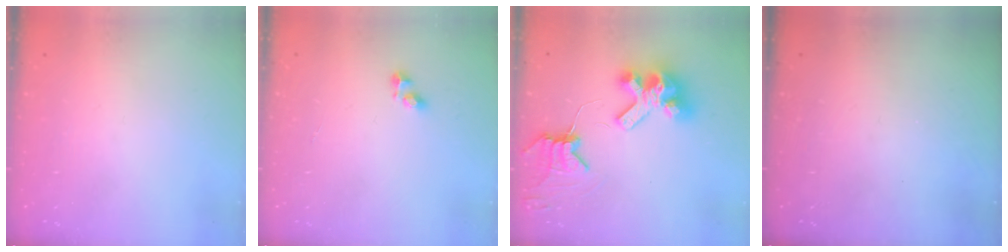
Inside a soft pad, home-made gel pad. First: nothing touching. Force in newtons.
{"total": 2.5, "press": 2.5, "slide": 0.2}
{"total": 10.6, "press": 10.5, "slide": 1.4}
{"total": 0.0}